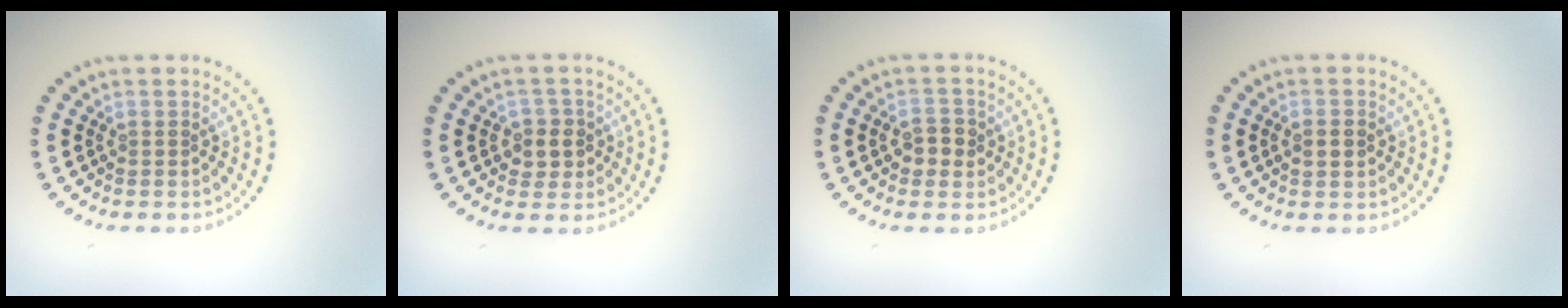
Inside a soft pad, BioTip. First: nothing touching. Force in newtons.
{"total": 2.2, "press": 2.0, "slide": 1.0}
{"total": 2.3, "press": 2.3, "slide": 0.3}
{"total": 2.1, "press": 2.1, "slide": 0.1}